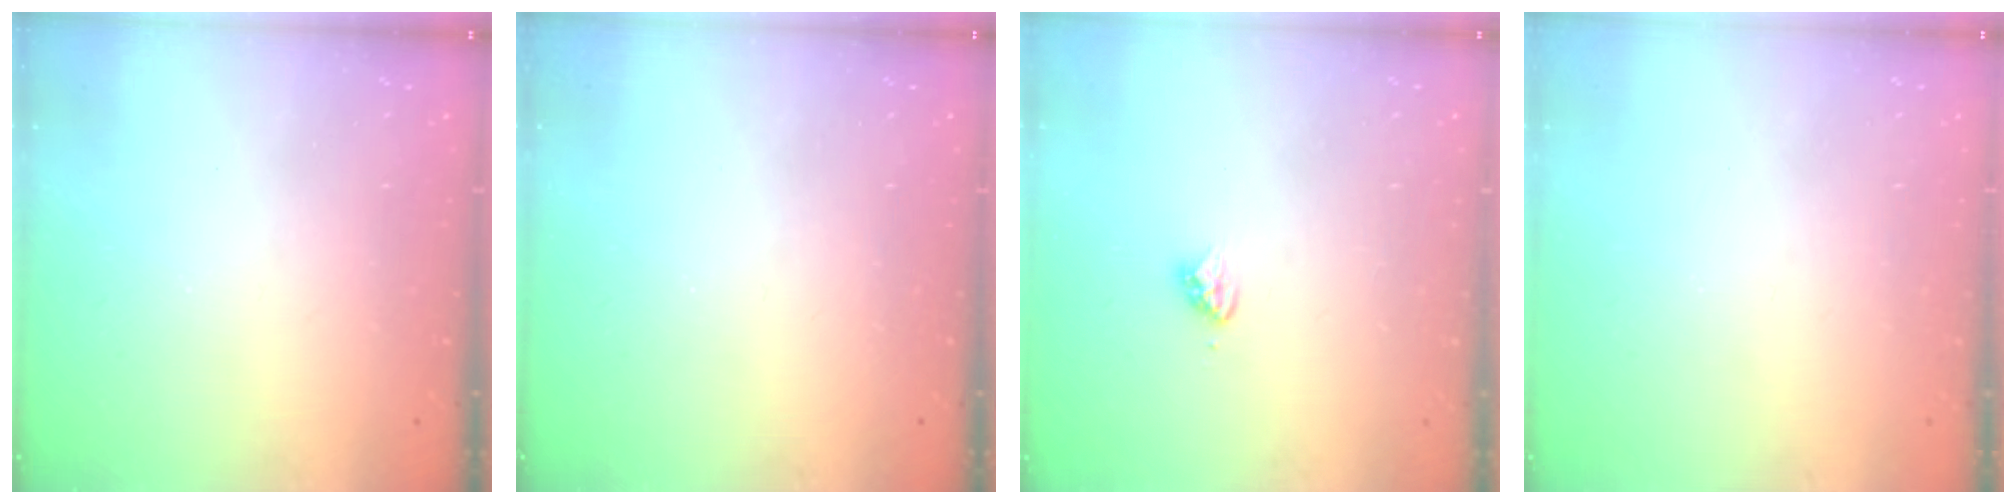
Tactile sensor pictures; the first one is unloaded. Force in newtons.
{"total": 0.0}
{"total": 3.3, "press": 3.3, "slide": 0.2}
{"total": 0.5, "press": 0.5, "slide": 0.1}